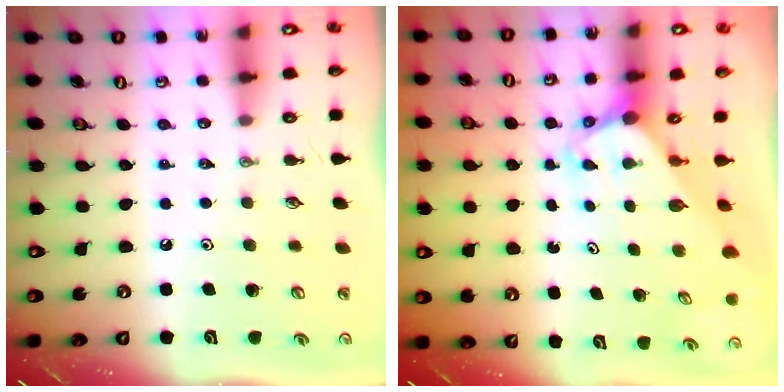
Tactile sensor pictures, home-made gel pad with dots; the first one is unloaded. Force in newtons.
{"total": 3.3, "press": 3.3, "slide": 0.2}